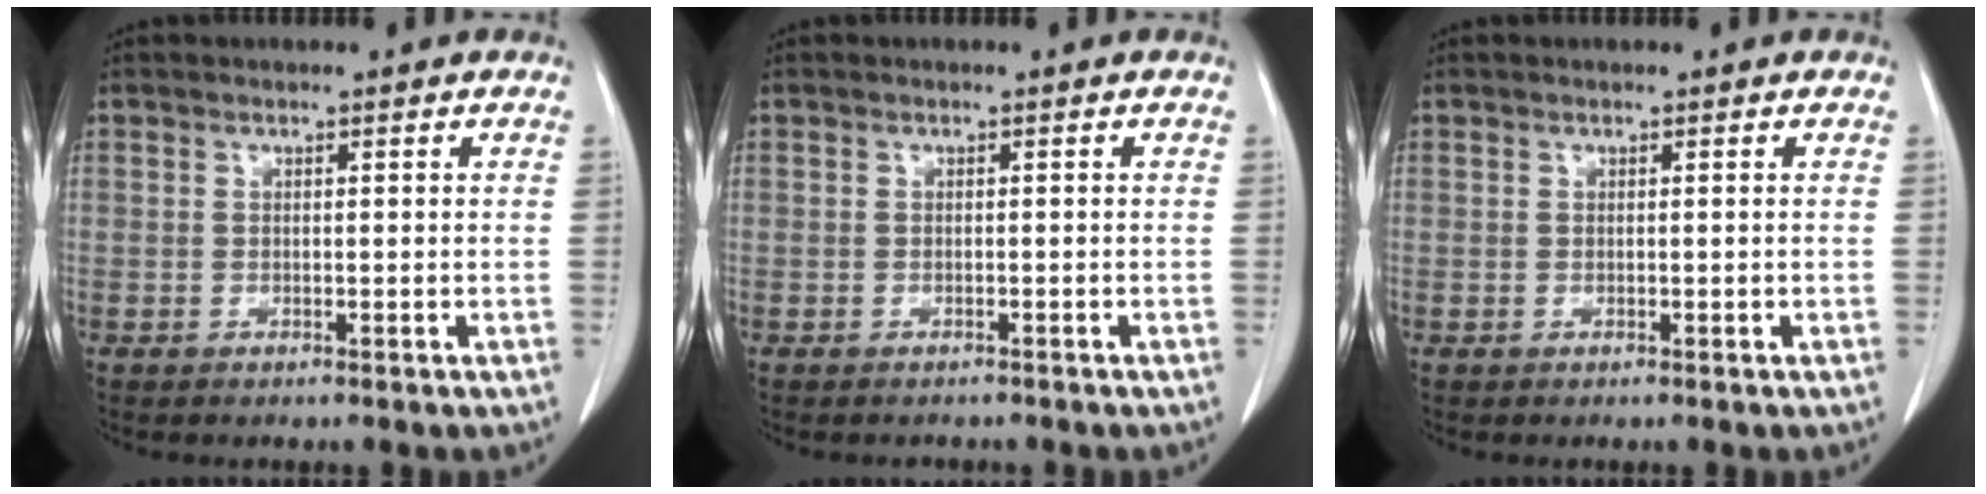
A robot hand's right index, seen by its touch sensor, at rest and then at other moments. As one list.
[{"total": 1.1, "force": [-1.1, 0.4, 0.0], "torque": [0.001, 0.000, -0.016]}, {"total": 0.0}]